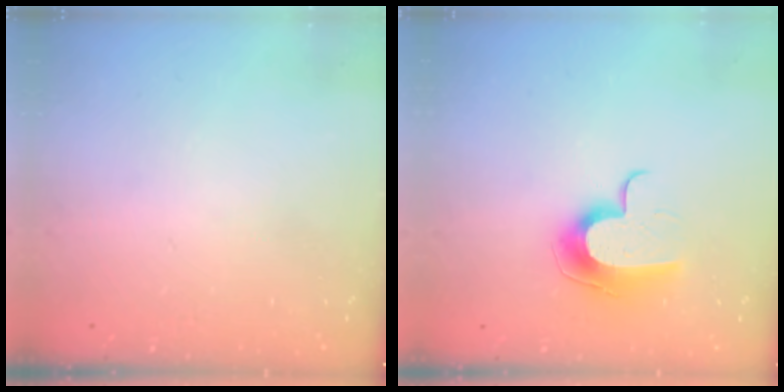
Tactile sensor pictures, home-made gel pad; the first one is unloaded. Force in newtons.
{"total": 10.3, "press": 10.3, "slide": 0.3}